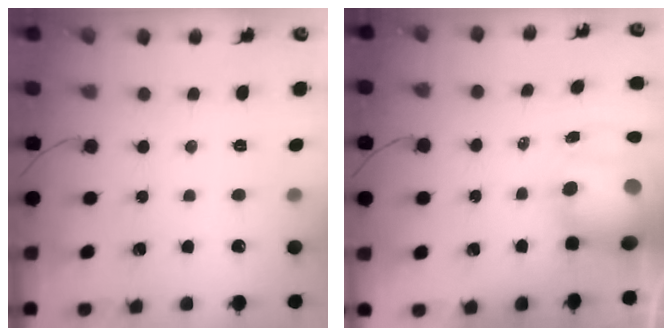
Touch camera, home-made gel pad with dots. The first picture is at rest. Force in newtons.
{"total": 12.5, "press": 12.1, "slide": 3.4}